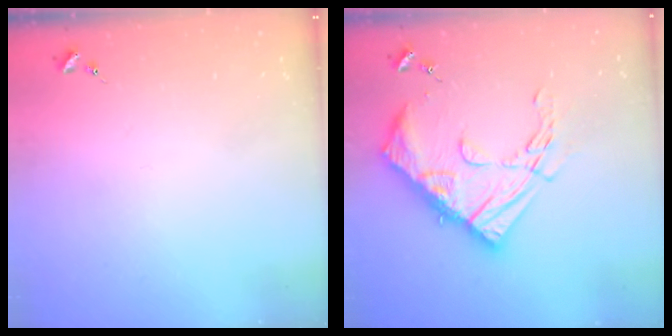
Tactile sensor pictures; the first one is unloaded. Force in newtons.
{"total": 18.8, "press": 18.7, "slide": 1.2}